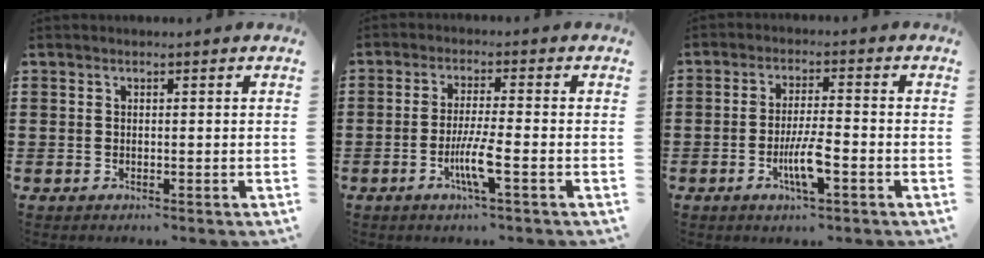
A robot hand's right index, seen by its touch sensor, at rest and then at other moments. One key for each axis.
{"total": 5.7, "fx": -2.2, "fy": 0.2, "fz": 5.2, "tx": -0.107, "ty": -0.019, "tz": -0.043}
{"total": 5.9, "fx": -2.3, "fy": 1.1, "fz": 5.3, "tx": -0.107, "ty": -0.008, "tz": -0.043}